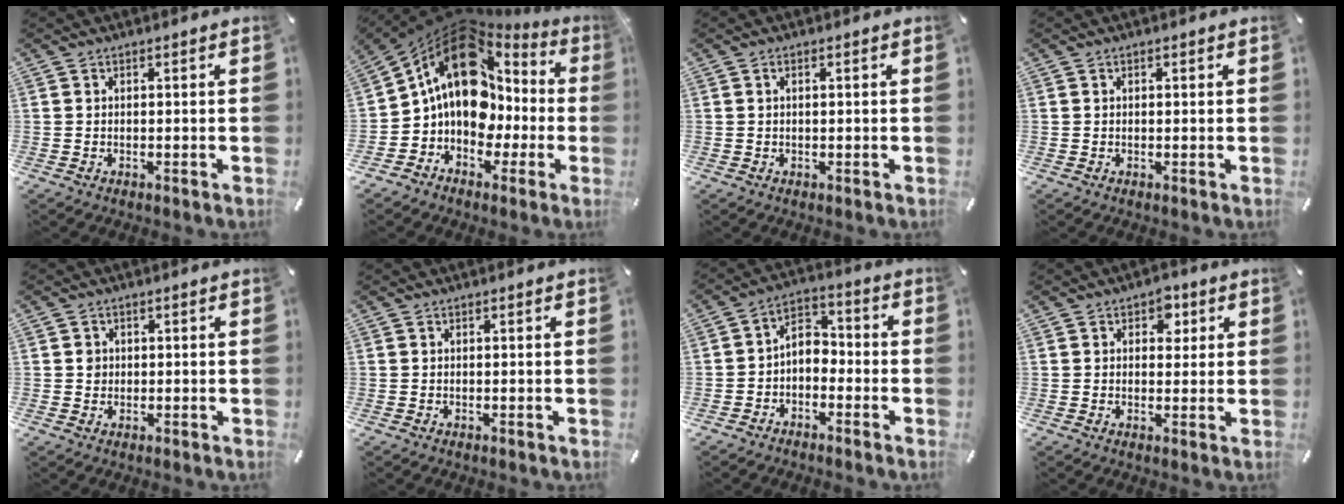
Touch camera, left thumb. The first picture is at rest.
{"total": 18.7, "force": [3.5, 14.3, 11.6], "torque": [-0.191, -0.016, 0.067]}
{"total": 0.9, "force": [0.2, 0.3, 0.8], "torque": [-0.016, 0.003, 0.003]}
{"total": 0.5, "force": [0.1, 0.3, 0.3], "torque": [-0.007, 0.002, 0.002]}
{"total": 1.7, "force": [0.1, 1.6, 0.4], "torque": [0.000, 0.004, -0.004]}
{"total": 0.0}
{"total": 5.1, "force": [-2.5, 3.8, 2.4], "torque": [-0.049, 0.012, -0.050]}
{"total": 4.6, "force": [1.9, 3.4, 2.4], "torque": [-0.013, -0.006, 0.024]}